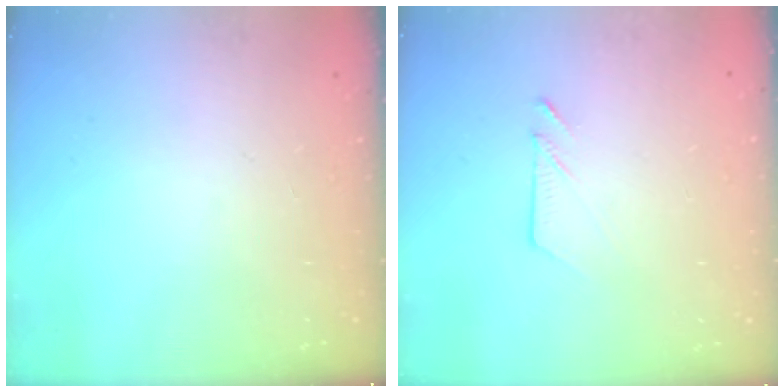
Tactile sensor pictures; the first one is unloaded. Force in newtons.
{"total": 2.5, "press": 2.5, "slide": 0.4}